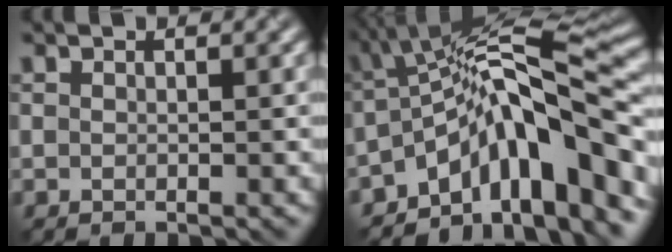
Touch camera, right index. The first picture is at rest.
{"total": 11.9, "force": [-5.6, 3.5, 9.9], "torque": [-0.131, 0.021, -0.099]}